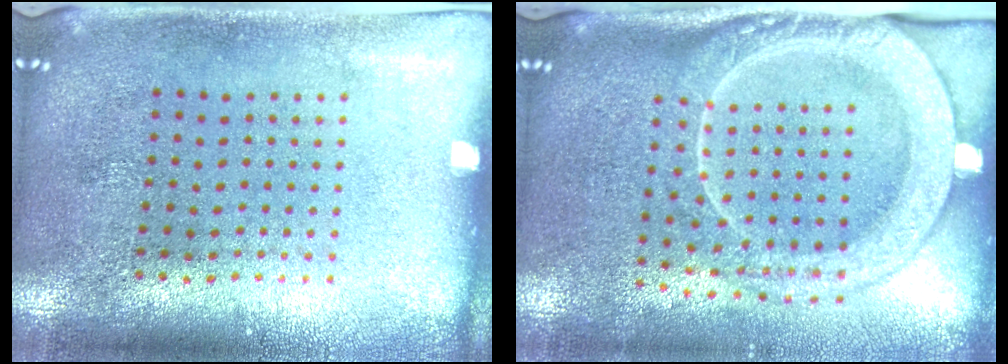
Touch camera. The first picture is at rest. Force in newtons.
{"total": 2.4, "press": 2.1, "slide": 1.2}